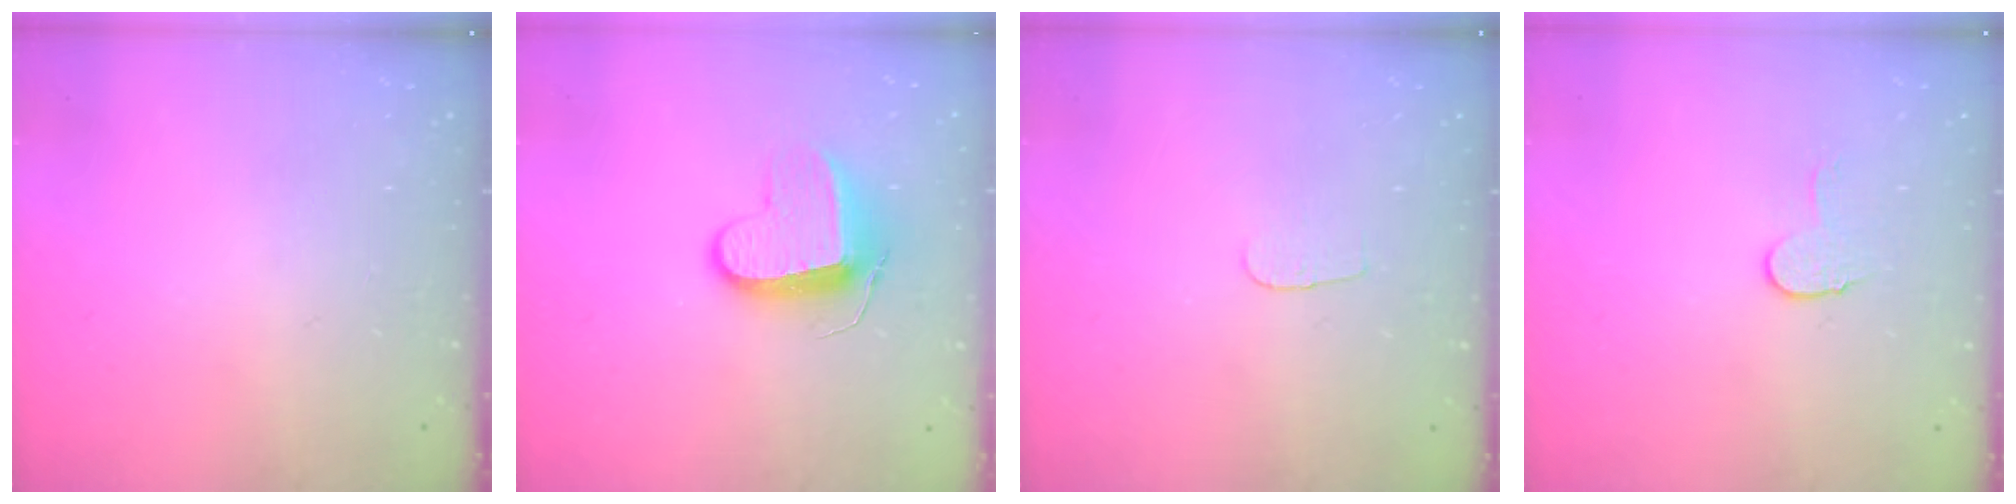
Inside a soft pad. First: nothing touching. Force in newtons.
{"total": 9.9, "press": 9.9, "slide": 0.2}
{"total": 2.9, "press": 2.8, "slide": 0.3}
{"total": 6.4, "press": 6.4, "slide": 0.6}